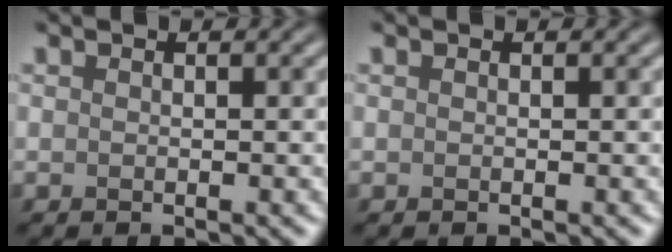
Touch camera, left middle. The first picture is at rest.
{"total": 0.0}